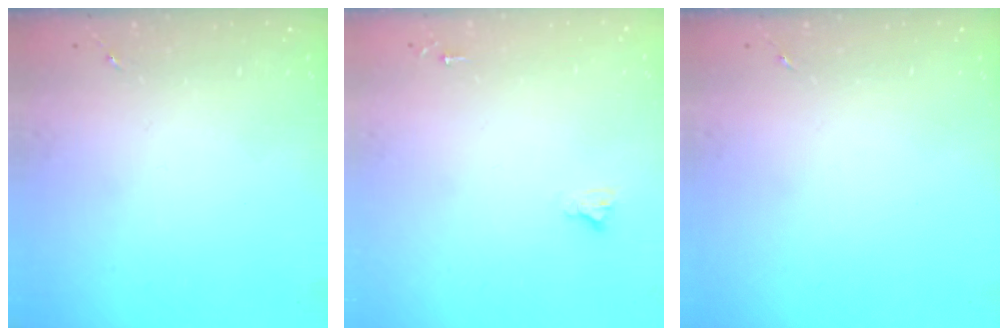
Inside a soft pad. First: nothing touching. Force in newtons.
{"total": 2.7, "press": 2.7, "slide": 0.2}
{"total": 0.0}